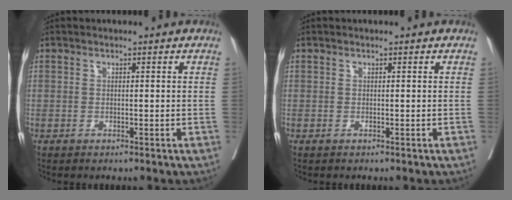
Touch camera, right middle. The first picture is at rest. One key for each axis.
{"total": 0.0}